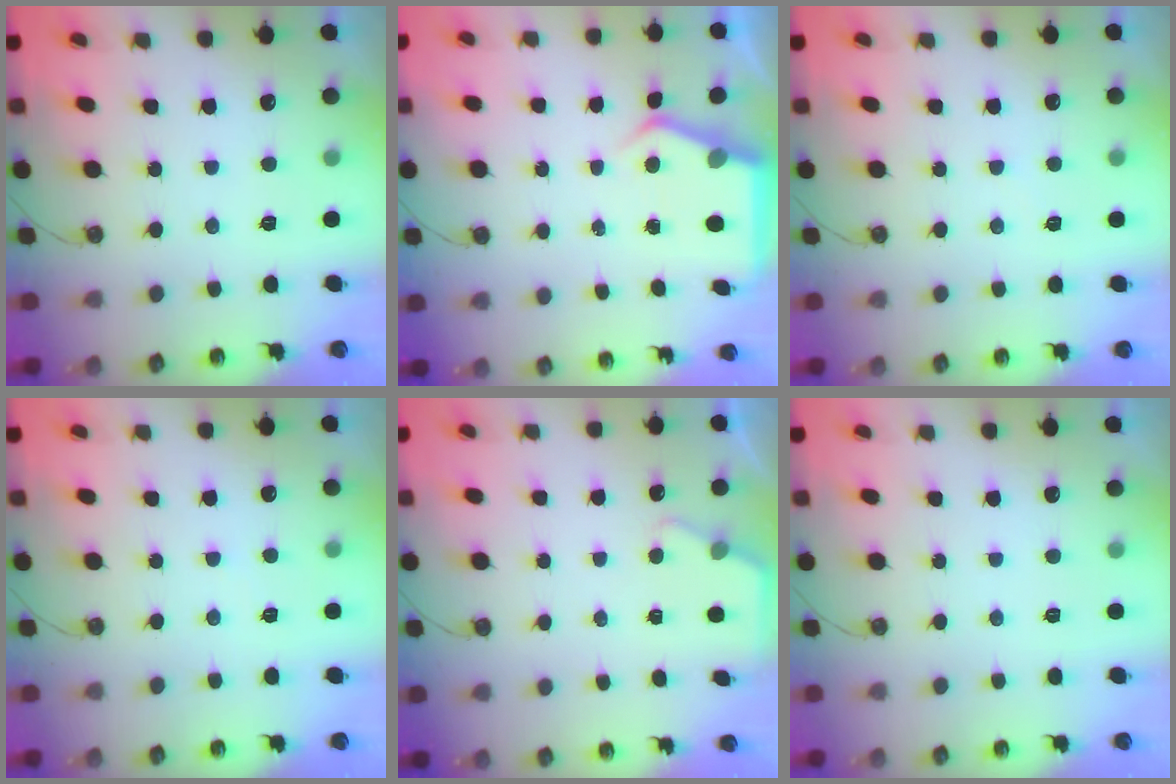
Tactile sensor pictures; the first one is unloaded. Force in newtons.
{"total": 4.5, "press": 4.5, "slide": 0.7}
{"total": 3.7, "press": 3.7, "slide": 0.6}
{"total": 2.4, "press": 2.4, "slide": 0.4}
{"total": 2.2, "press": 2.2, "slide": 0.3}
{"total": 0.0}